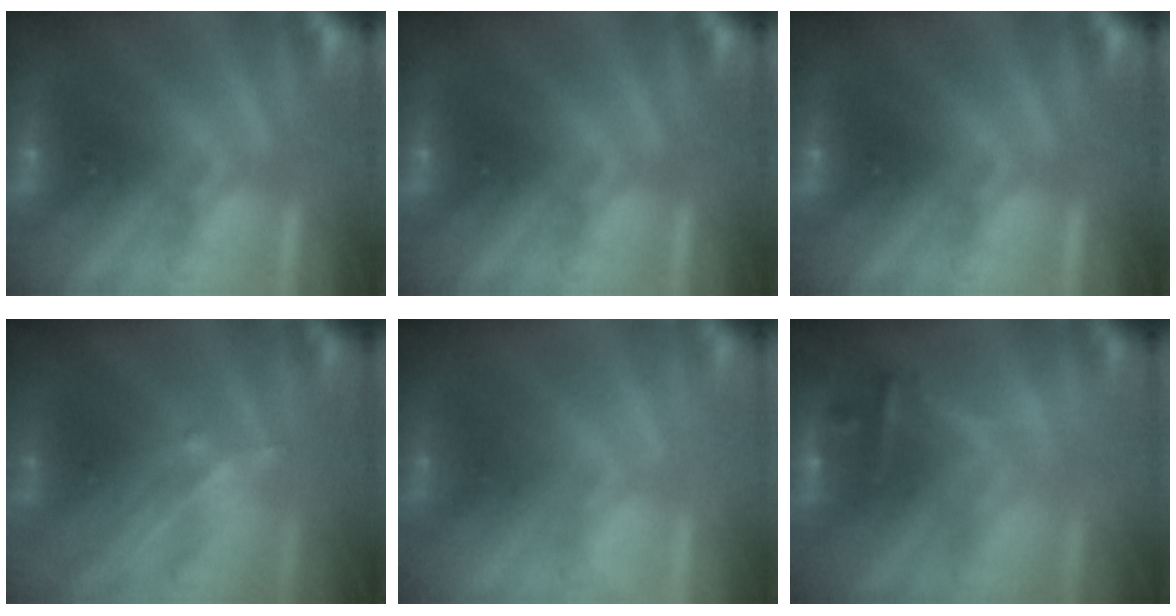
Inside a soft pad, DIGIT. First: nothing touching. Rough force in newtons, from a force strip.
{"total": 0.0}
{"total": 0.0}
{"total": 2.9}
{"total": 1.1}
{"total": 2.4}